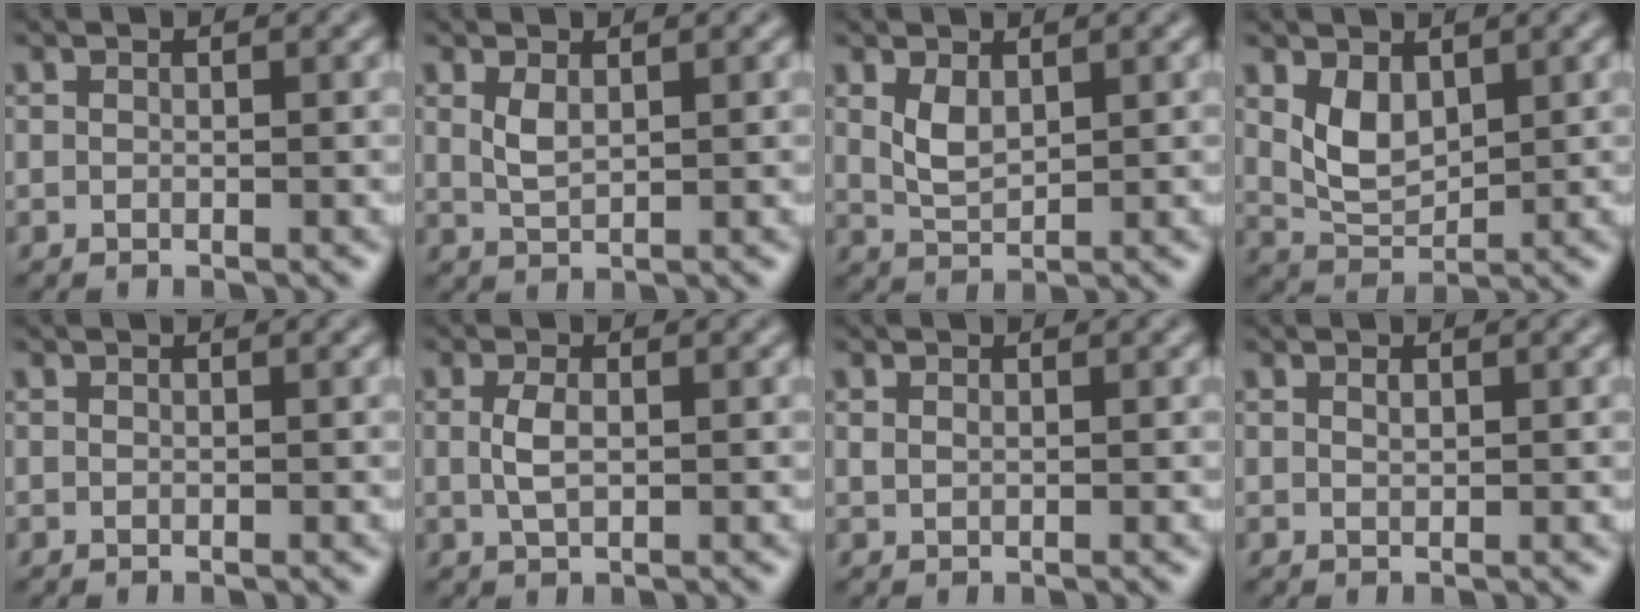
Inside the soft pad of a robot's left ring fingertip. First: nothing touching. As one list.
[{"total": 1.7, "force": [0.8, 0.7, 1.4], "torque": [-0.034, -0.002, 0.020]}, {"total": 2.3, "force": [1.0, 1.2, 1.7], "torque": [-0.041, -0.004, 0.026]}, {"total": 3.2, "force": [1.4, 1.9, 2.2], "torque": [-0.047, -0.008, 0.035]}, {"total": 0.0}, {"total": 1.9, "force": [0.2, 0.9, 1.7], "torque": [-0.042, 0.001, 0.004]}, {"total": 0.5, "force": [0.3, 0.3, 0.3], "torque": [-0.009, 0.000, 0.006]}, {"total": 0.7, "force": [0.4, 0.3, 0.5], "torque": [-0.011, 0.000, 0.008]}]